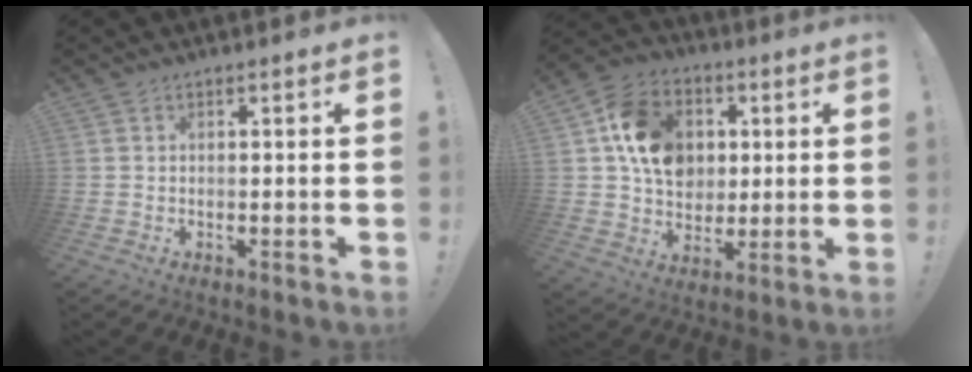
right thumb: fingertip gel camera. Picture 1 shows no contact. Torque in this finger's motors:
{"motor_torque": [1.58, 2.45, 0.58, -0.35, 0.42]}